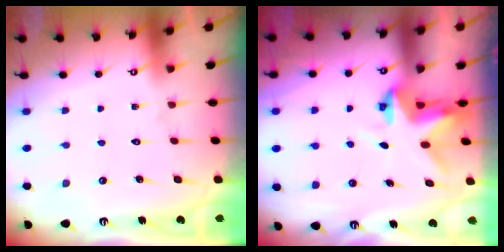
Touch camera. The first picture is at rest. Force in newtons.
{"total": 4.5, "press": 4.4, "slide": 0.3}